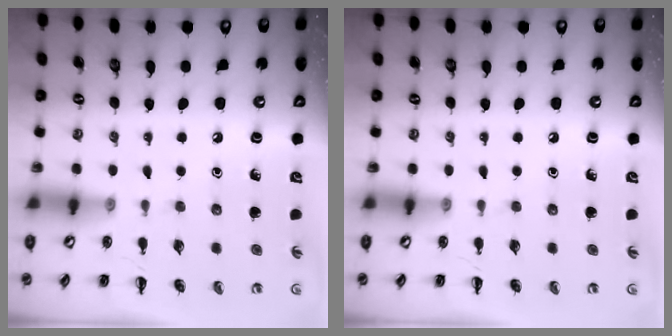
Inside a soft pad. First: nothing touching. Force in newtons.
{"total": 0.0}